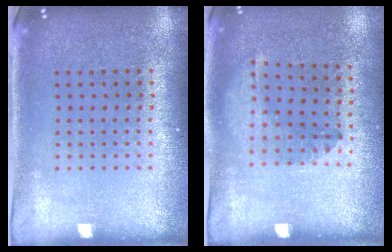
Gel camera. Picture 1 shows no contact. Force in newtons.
{"total": 1.3, "press": 0.8, "slide": 1.0}